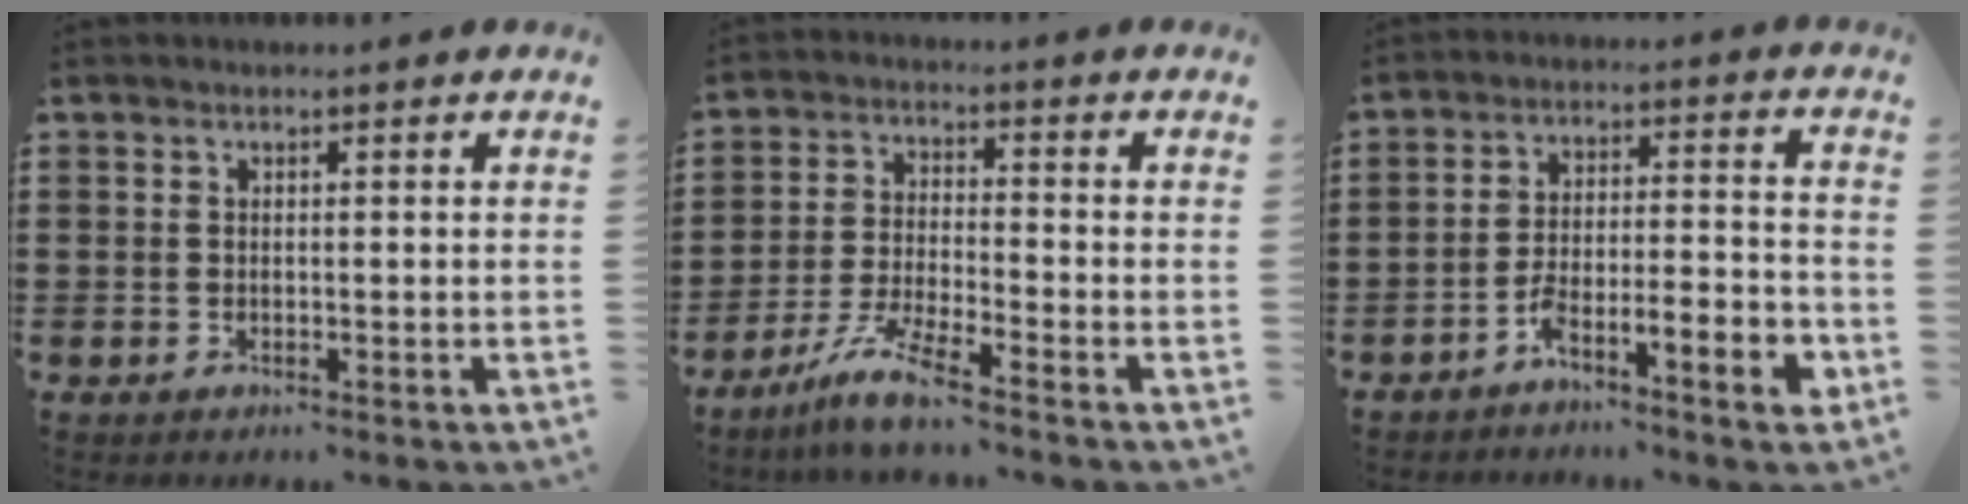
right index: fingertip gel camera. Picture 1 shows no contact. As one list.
[{"total": 6.5, "force": [-5.3, 0.0, 3.9], "torque": [-0.097, -0.017, -0.106]}, {"total": 6.5, "force": [-4.6, 1.1, 4.4], "torque": [-0.080, 0.004, -0.087]}]